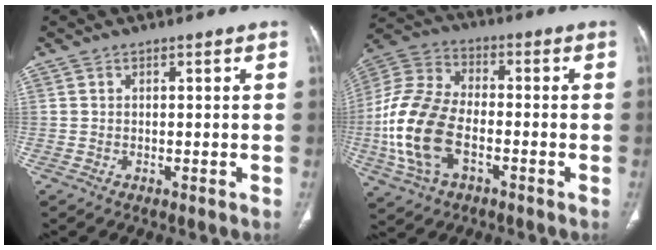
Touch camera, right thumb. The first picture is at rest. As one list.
[{"total": 17.1, "force": [-4.2, 10.1, 13.1], "torque": [-0.283, 0.021, -0.081]}]